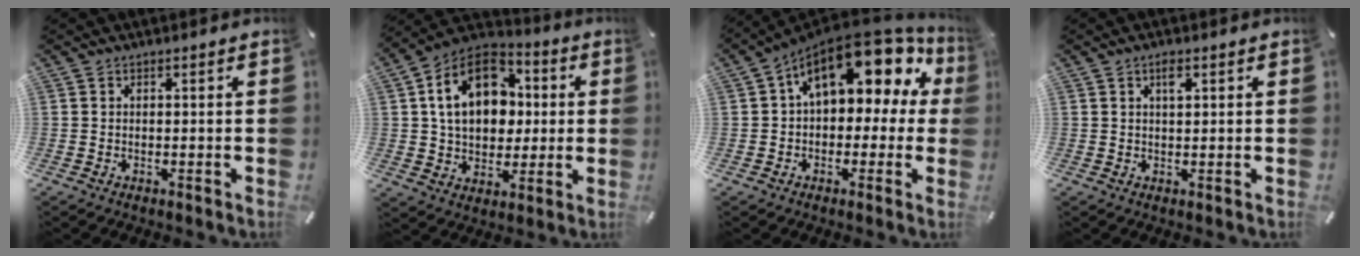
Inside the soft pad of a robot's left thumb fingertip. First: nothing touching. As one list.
[{"total": 17.0, "force": [3.2, 13.0, 10.4], "torque": [-0.177, 0.004, 0.061]}, {"total": 17.5, "force": [8.2, 9.4, 12.3], "torque": [-0.175, -0.053, 0.135]}, {"total": 2.2, "force": [1.0, 0.8, 1.8], "torque": [-0.031, 0.000, 0.014]}]